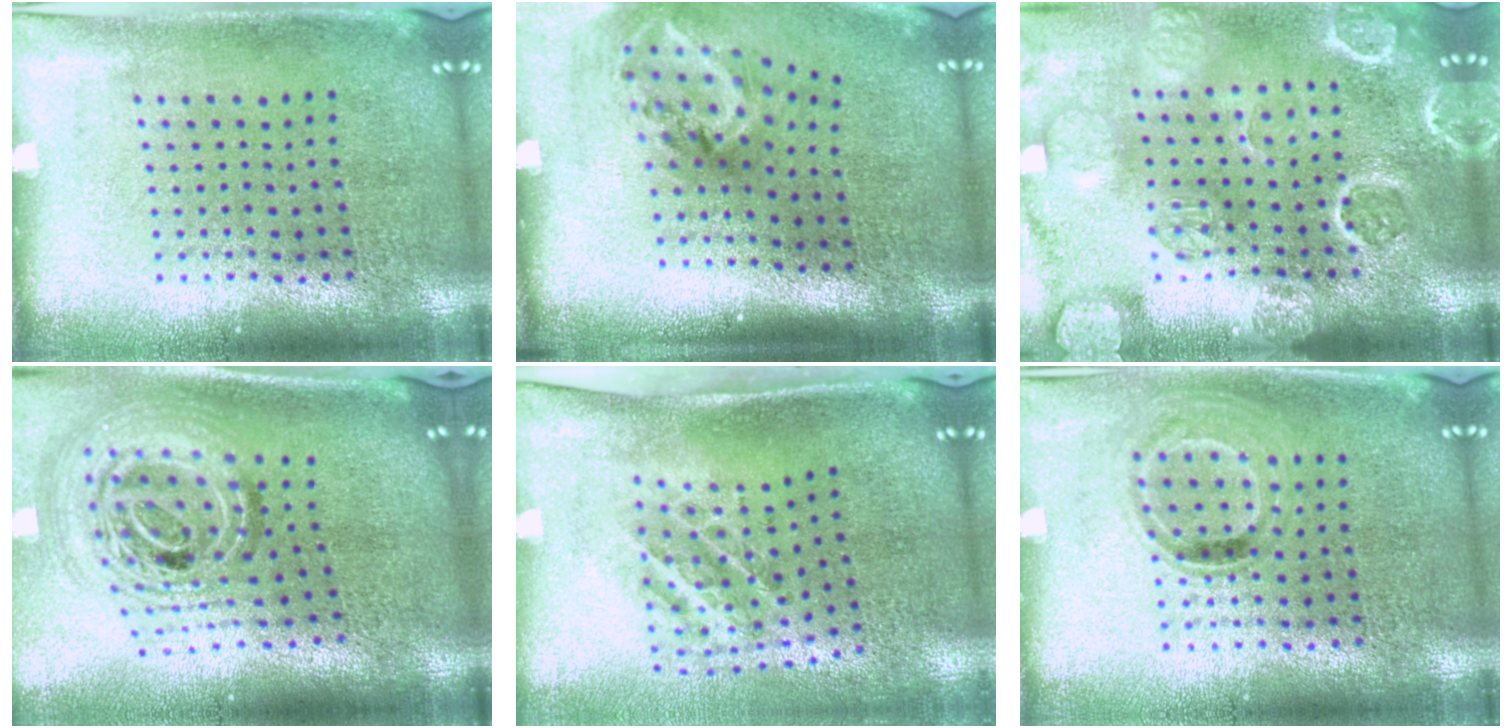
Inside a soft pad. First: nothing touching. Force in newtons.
{"total": 2.1, "press": 1.3, "slide": 1.6}
{"total": 3.7, "press": 3.3, "slide": 1.7}
{"total": 2.1, "press": 1.7, "slide": 1.3}
{"total": 1.3, "press": 1.1, "slide": 0.7}
{"total": 1.0, "press": 0.9, "slide": 0.6}